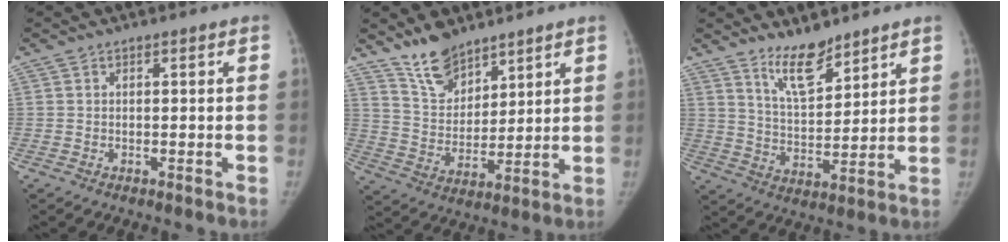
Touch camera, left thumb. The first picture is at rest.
{"total": 9.5, "force": [7.7, 4.3, 3.4], "torque": [-0.035, -0.055, 0.155]}
{"total": 8.6, "force": [6.9, 2.9, 4.3], "torque": [-0.054, -0.063, 0.132]}